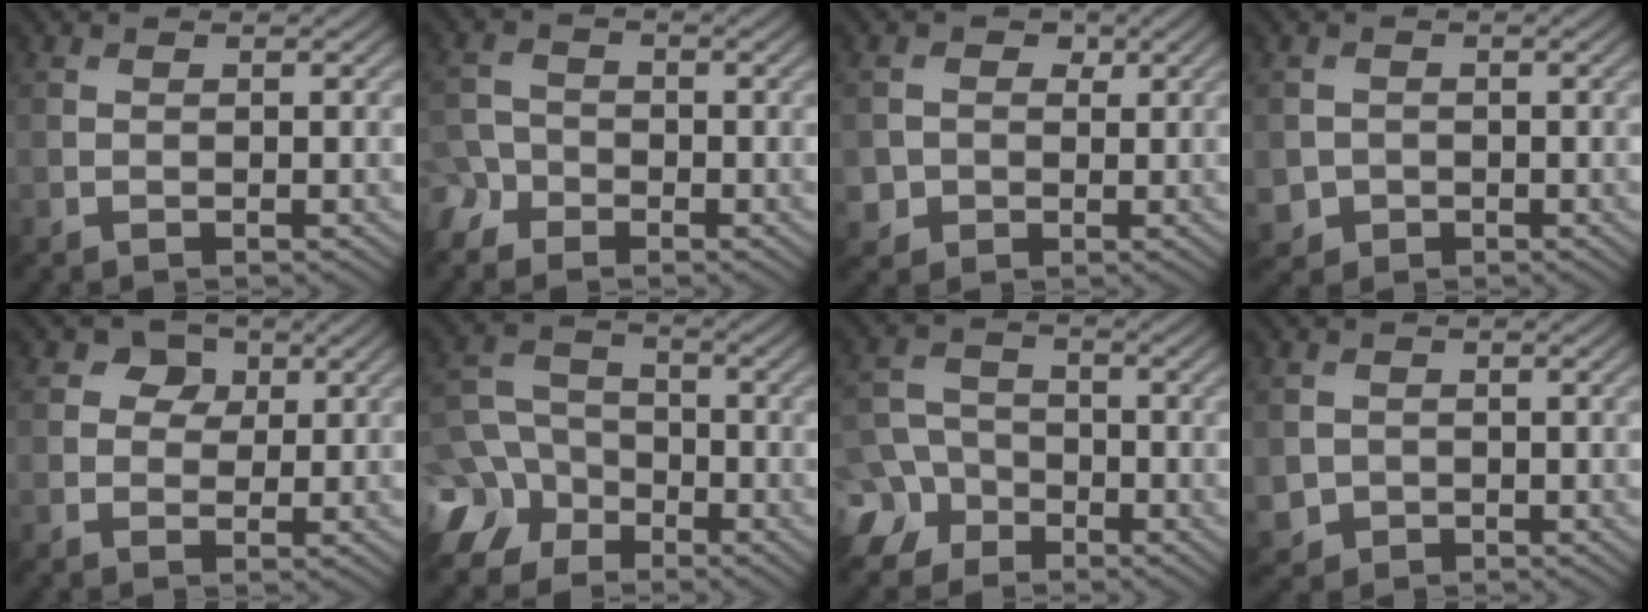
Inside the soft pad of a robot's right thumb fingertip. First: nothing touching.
{"total": 3.6, "force": [-2.4, 2.5, 0.9], "torque": [-0.026, 0.001, -0.056]}
{"total": 4.0, "force": [0.3, 3.9, 1.1], "torque": [-0.027, -0.002, -0.009]}
{"total": 2.4, "force": [-0.7, 2.3, 0.4], "torque": [-0.010, -0.008, -0.014]}
{"total": 3.1, "force": [1.2, 2.6, 1.3], "torque": [-0.018, 0.002, 0.011]}
{"total": 9.3, "force": [-4.5, 7.3, 3.6], "torque": [-0.088, -0.013, -0.119]}
{"total": 7.5, "force": [-4.2, 5.8, 2.4], "torque": [-0.051, -0.015, -0.102]}
{"total": 2.5, "force": [-0.4, 2.4, 0.4], "torque": [-0.017, -0.011, -0.007]}